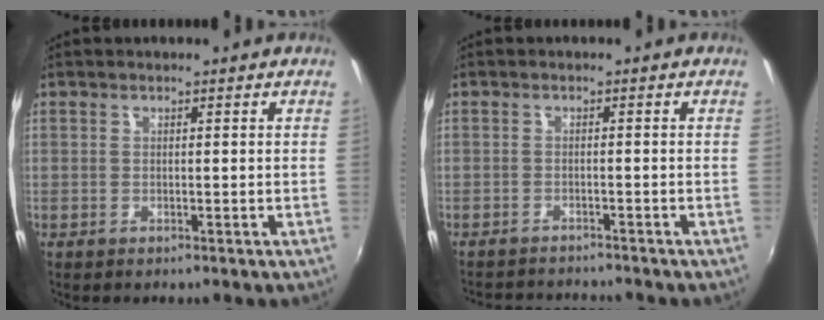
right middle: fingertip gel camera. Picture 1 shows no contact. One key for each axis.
{"total": 6.4, "fx": -6.2, "fy": 0.9, "fz": 1.5, "tx": -0.045, "ty": -0.008, "tz": -0.094}